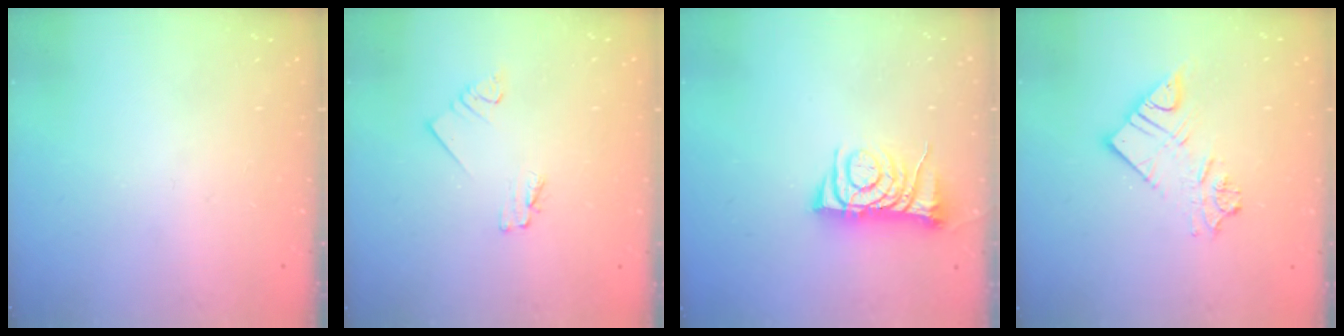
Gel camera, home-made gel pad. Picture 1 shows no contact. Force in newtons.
{"total": 1.6, "press": 1.5, "slide": 0.2}
{"total": 7.8, "press": 7.7, "slide": 1.0}
{"total": 10.8, "press": 10.8, "slide": 1.1}